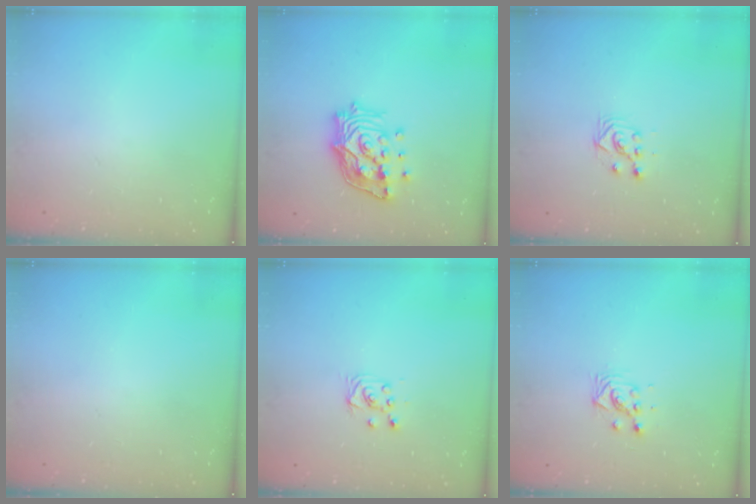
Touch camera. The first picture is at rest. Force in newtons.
{"total": 14.8, "press": 14.7, "slide": 1.6}
{"total": 4.4, "press": 4.4, "slide": 0.7}
{"total": 0.0}
{"total": 4.6, "press": 4.6, "slide": 0.5}
{"total": 4.1, "press": 4.1, "slide": 0.2}